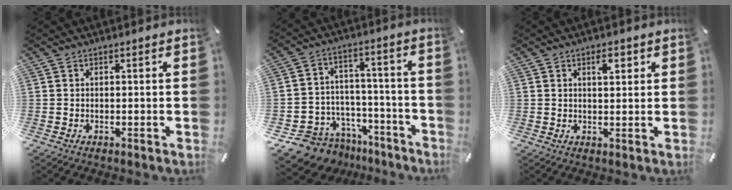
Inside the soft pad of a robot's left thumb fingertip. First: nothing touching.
{"total": 10.4, "force": [-7.0, 7.5, 1.3], "torque": [-0.021, 0.041, -0.116]}
{"total": 3.3, "force": [1.7, 1.6, 2.4], "torque": [-0.027, -0.005, 0.023]}